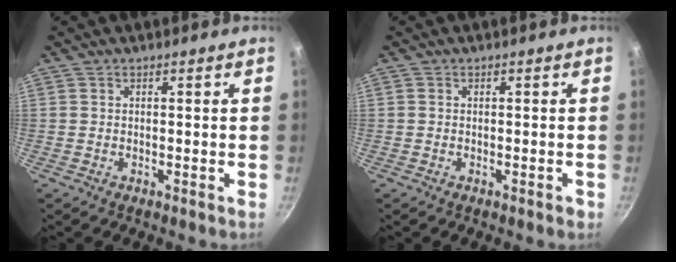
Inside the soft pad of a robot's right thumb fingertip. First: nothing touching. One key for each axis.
{"total": 0.8, "fx": -0.4, "fy": 0.3, "fz": 0.6, "tx": -0.009, "ty": 0.006, "tz": -0.008}